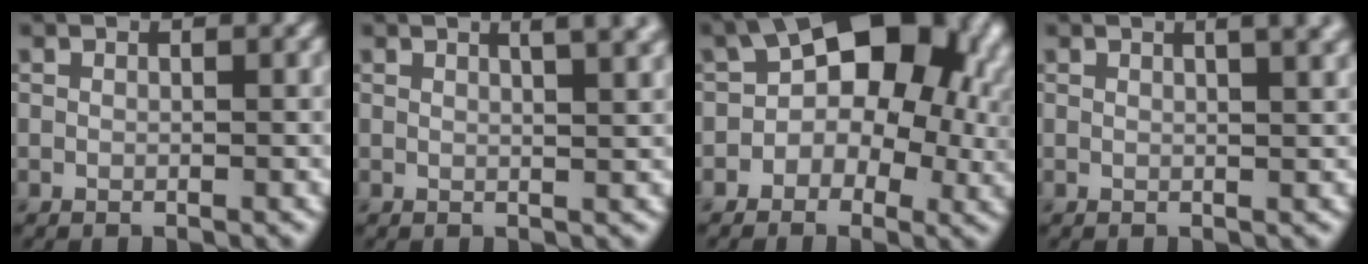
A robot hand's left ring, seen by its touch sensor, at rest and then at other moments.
{"total": 4.0, "force": [2.2, 1.6, 3.0], "torque": [-0.012, 0.020, 0.007]}
{"total": 11.5, "force": [1.2, 7.7, 8.4], "torque": [-0.076, 0.021, -0.002]}
{"total": 3.3, "force": [1.6, 1.3, 2.5], "torque": [-0.011, 0.012, 0.007]}